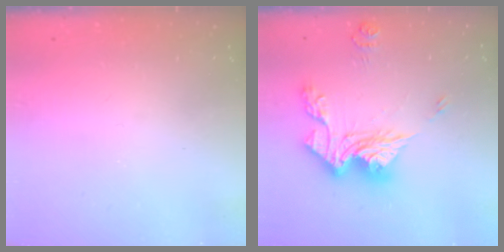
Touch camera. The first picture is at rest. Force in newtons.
{"total": 17.0, "press": 16.9, "slide": 1.7}